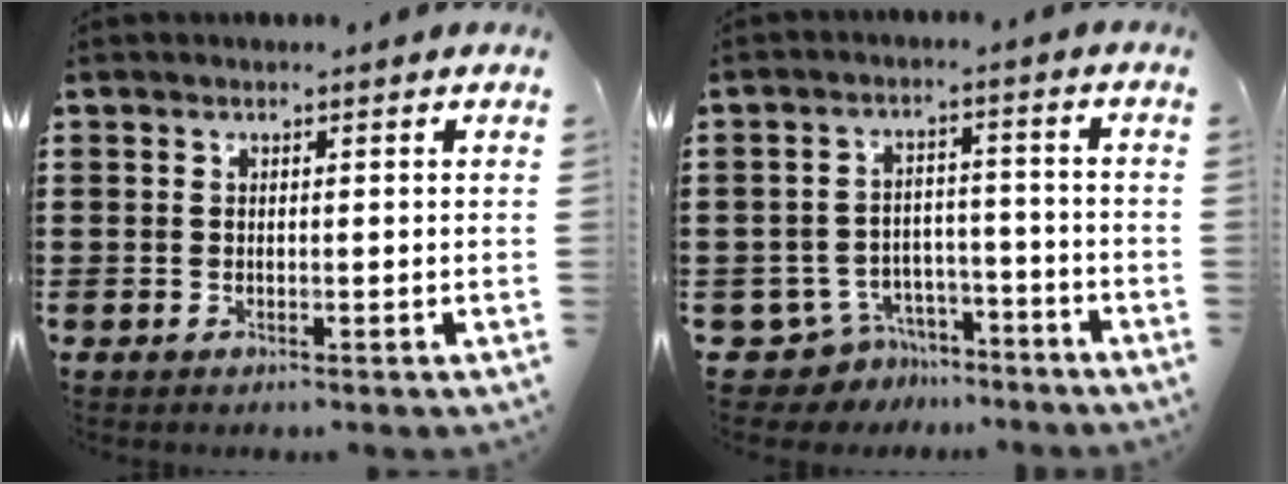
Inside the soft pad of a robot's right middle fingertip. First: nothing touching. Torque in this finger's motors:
{"motor_torque": [-0.40, -0.28, 0.00, -0.03]}